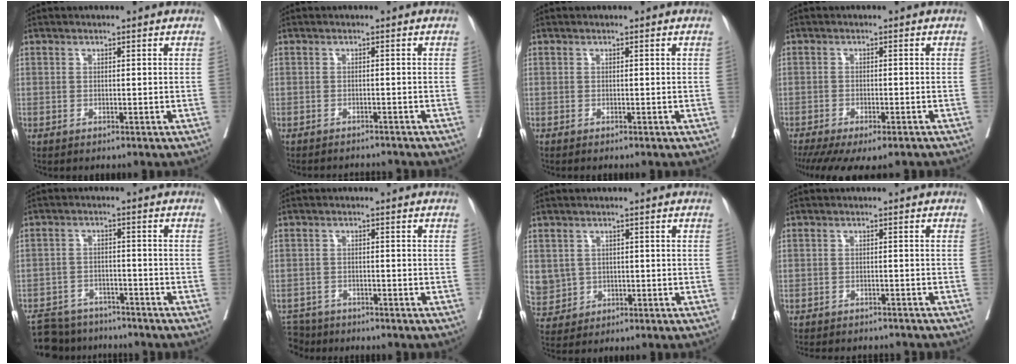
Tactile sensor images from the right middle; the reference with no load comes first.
{"total": 4.3, "force": [-4.2, 0.4, 0.4], "torque": [-0.001, -0.008, -0.056]}
{"total": 0.0}
{"total": 12.7, "force": [-10.1, 3.4, 6.8], "torque": [-0.140, -0.026, -0.142]}
{"total": 11.1, "force": [-10.1, 3.7, 2.3], "torque": [-0.044, 0.006, -0.149]}
{"total": 5.3, "force": [-4.8, 2.2, 0.1], "torque": [-0.003, -0.004, -0.084]}
{"total": 7.9, "force": [-0.3, 7.7, 1.7], "torque": [-0.064, 0.014, 0.014]}
{"total": 9.3, "force": [-8.7, 2.2, 2.6], "torque": [-0.042, -0.002, -0.107]}